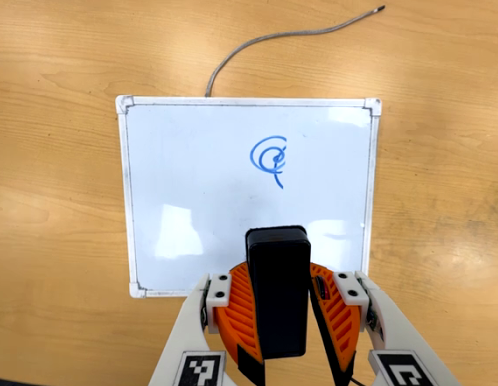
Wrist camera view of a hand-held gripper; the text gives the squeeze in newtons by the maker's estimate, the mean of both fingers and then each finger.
{"total": 8.5, "left": 9.1, "right": 7.8}